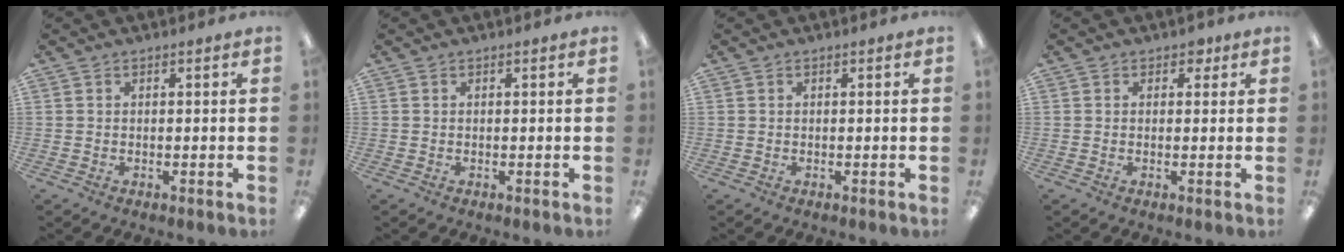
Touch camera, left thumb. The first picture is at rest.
{"total": 0.0}
{"total": 0.0}
{"total": 2.0, "force": [0.8, 1.4, 1.2], "torque": [-0.006, -0.001, 0.011]}